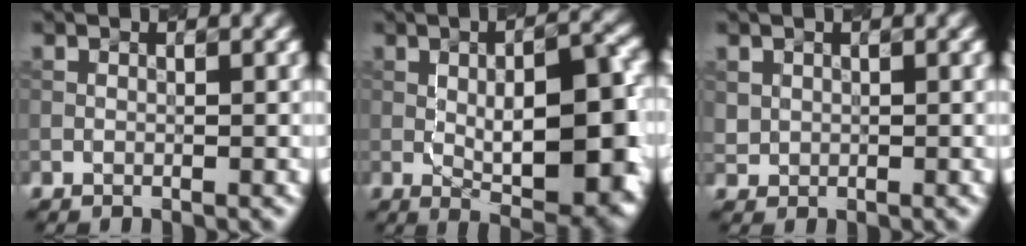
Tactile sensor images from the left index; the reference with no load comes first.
{"total": 9.5, "force": [-0.5, 3.3, 8.9], "torque": [-0.115, 0.004, -0.006]}
{"total": 0.9, "force": [0.4, 0.8, 0.1], "torque": [0.001, -0.002, 0.011]}